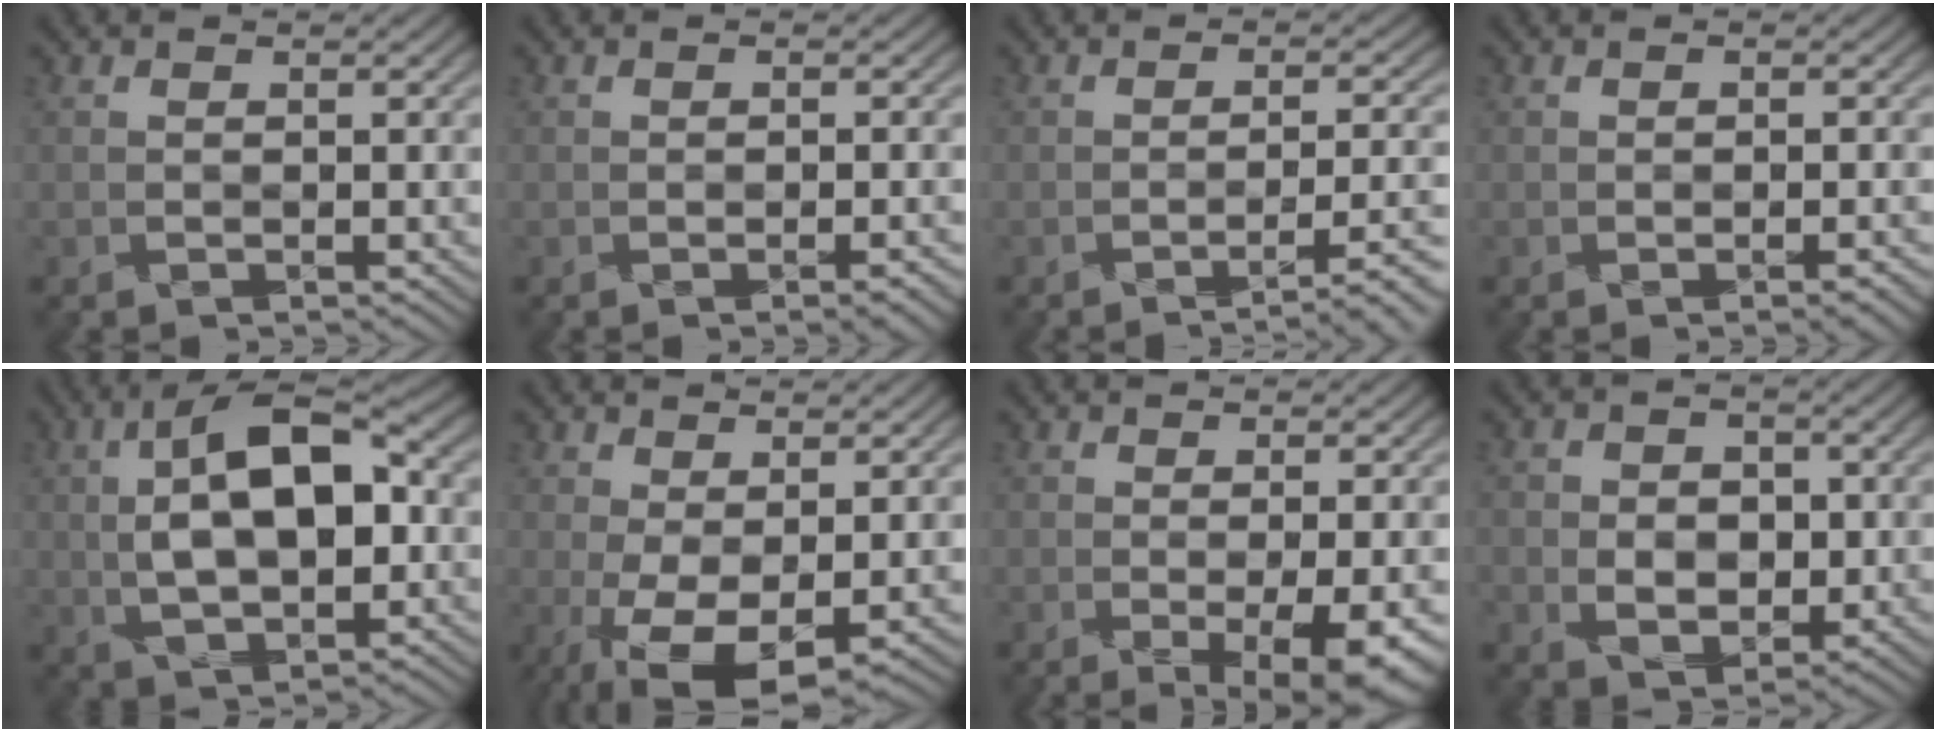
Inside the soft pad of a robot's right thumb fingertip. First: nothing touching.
{"total": 2.0, "force": [-0.9, 0.5, 1.7], "torque": [-0.025, 0.003, -0.015]}
{"total": 5.4, "force": [-2.5, 1.3, 4.7], "torque": [-0.053, 0.000, -0.045]}
{"total": 1.6, "force": [-0.8, 0.4, 1.4], "torque": [-0.020, 0.003, -0.014]}
{"total": 13.1, "force": [0.6, 6.6, 11.3], "torque": [-0.190, 0.019, 0.002]}
{"total": 8.0, "force": [-2.0, 2.9, 7.1], "torque": [-0.136, 0.002, -0.031]}
{"total": 5.0, "force": [-1.6, 1.0, 4.6], "torque": [-0.071, -0.003, -0.024]}
{"total": 5.4, "force": [-1.1, 4.2, 3.1], "torque": [-0.053, -0.007, -0.027]}